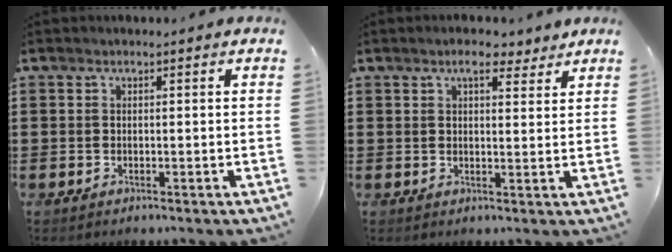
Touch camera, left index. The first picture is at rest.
{"total": 4.2, "force": [3.3, 1.2, 2.2], "torque": [-0.043, 0.000, 0.058]}